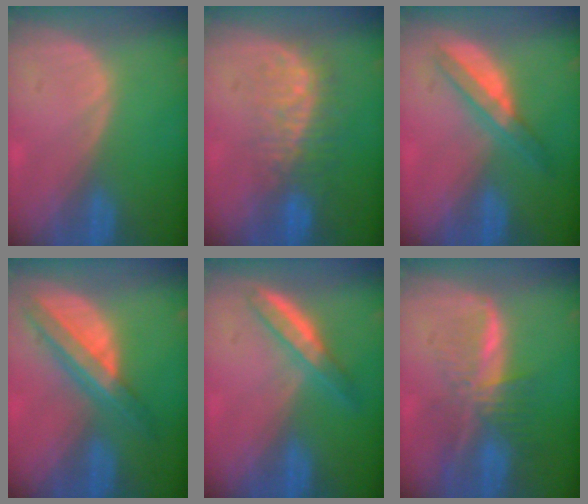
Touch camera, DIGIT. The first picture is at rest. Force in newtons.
{"total": 7.6, "press": 7.3, "slide": 2.3}
{"total": 5.0, "press": 4.8, "slide": 1.4}
{"total": 8.0, "press": 6.7, "slide": 4.4}
{"total": 4.9, "press": 4.5, "slide": 2.0}
{"total": 8.1, "press": 6.8, "slide": 4.3}